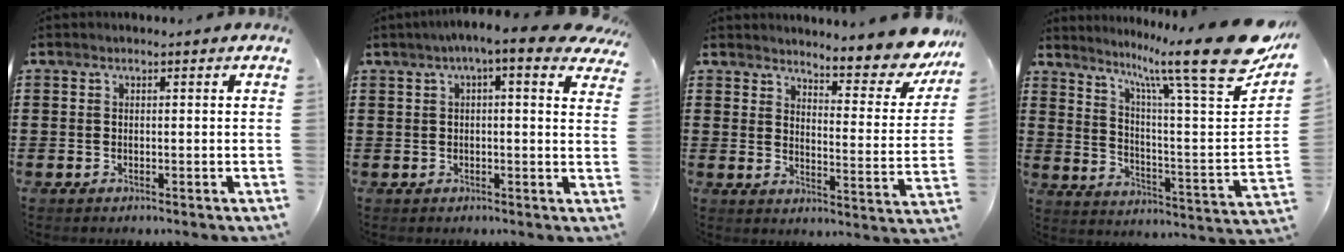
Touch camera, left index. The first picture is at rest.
{"total": 5.0, "force": [3.1, 0.3, 4.0], "torque": [-0.076, -0.003, 0.050]}
{"total": 6.3, "force": [5.9, 0.2, 2.1], "torque": [-0.044, -0.049, 0.097]}
{"total": 16.7, "force": [11.9, 0.8, 11.7], "torque": [-0.209, -0.082, 0.184]}